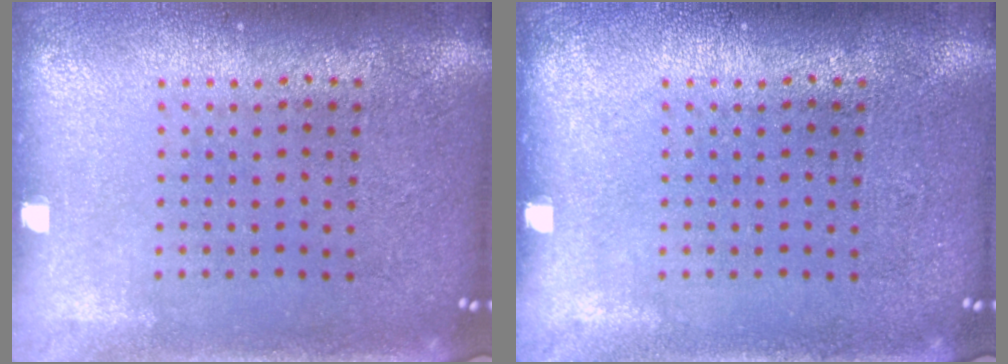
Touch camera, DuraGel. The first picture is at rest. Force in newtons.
{"total": 0.0}